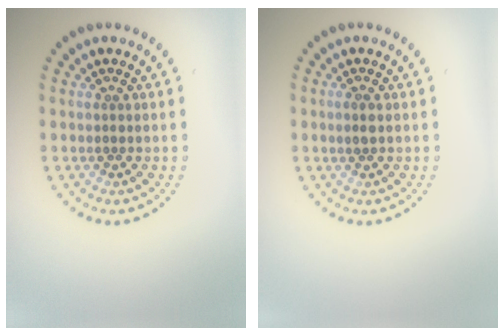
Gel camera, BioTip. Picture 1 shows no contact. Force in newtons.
{"total": 1.2, "press": 1.1, "slide": 0.2}